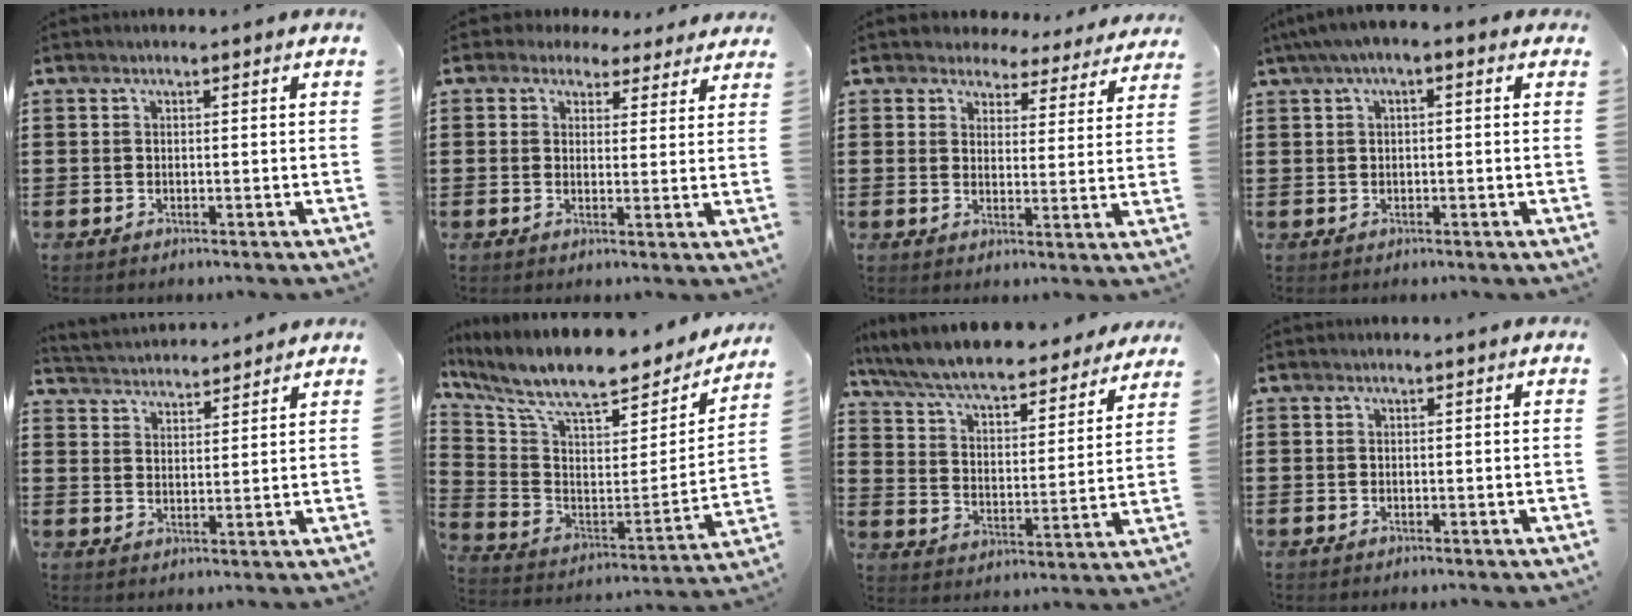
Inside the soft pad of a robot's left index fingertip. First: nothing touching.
{"total": 3.1, "force": [2.5, 1.6, 0.7], "torque": [-0.026, -0.002, 0.047]}
{"total": 4.1, "force": [3.9, 1.3, 0.2], "torque": [-0.028, -0.019, 0.067]}
{"total": 2.1, "force": [-0.4, 0.6, 2.0], "torque": [-0.041, 0.002, -0.012]}
{"total": 3.2, "force": [3.2, 0.1, -0.4], "torque": [-0.006, -0.018, 0.056]}
{"total": 10.1, "force": [8.1, 2.2, 5.7], "torque": [-0.137, -0.060, 0.135]}
{"total": 7.5, "force": [6.9, 0.3, 2.7], "torque": [-0.084, -0.046, 0.116]}
{"total": 0.0}